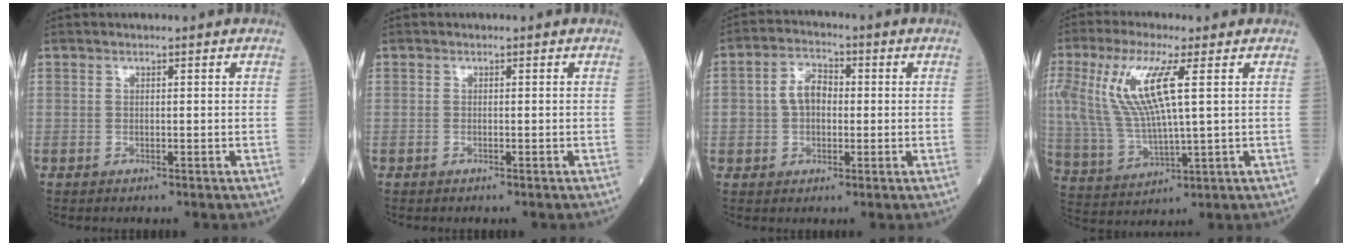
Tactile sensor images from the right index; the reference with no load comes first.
{"total": 0.0}
{"total": 5.7, "force": [0.0, 3.9, 4.2], "torque": [-0.088, 0.022, -0.001]}
{"total": 12.4, "force": [3.4, 1.9, 11.8], "torque": [-0.273, 0.006, 0.068]}